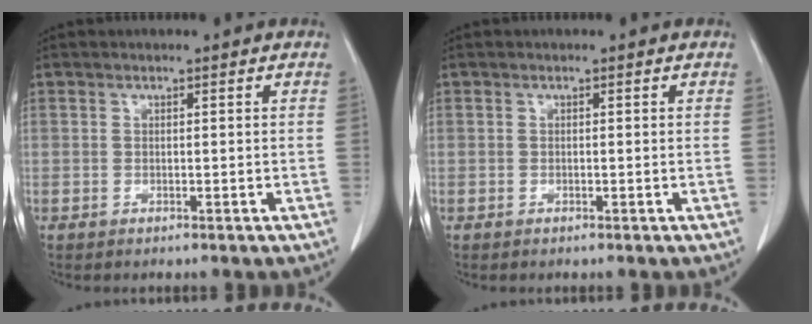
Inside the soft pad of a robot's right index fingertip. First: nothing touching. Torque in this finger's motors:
{"motor_torque": [0.11, 0.10, 0.04, 0.01]}